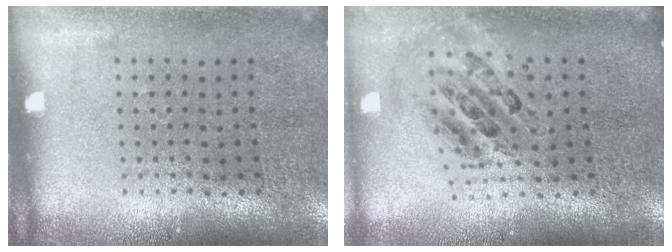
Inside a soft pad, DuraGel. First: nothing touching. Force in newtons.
{"total": 1.0, "press": 0.9, "slide": 0.3}